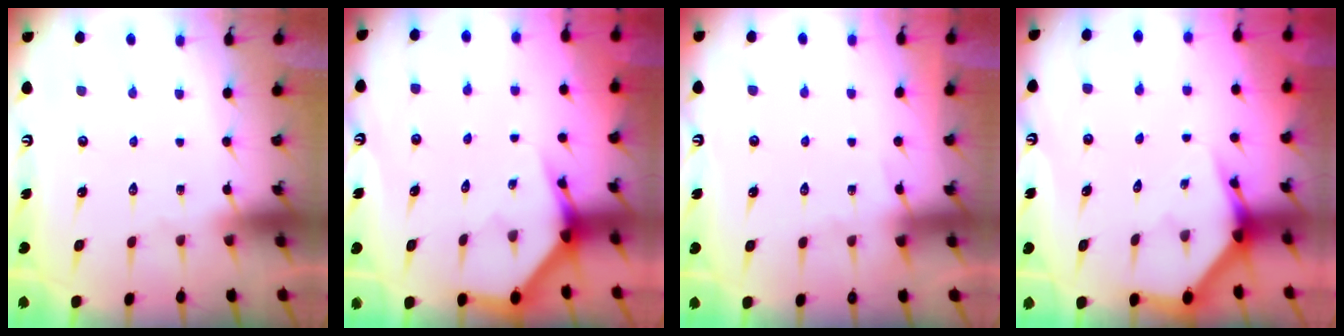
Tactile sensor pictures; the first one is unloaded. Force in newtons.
{"total": 4.0, "press": 4.0, "slide": 0.2}
{"total": 2.5, "press": 2.4, "slide": 0.4}
{"total": 3.9, "press": 3.9, "slide": 0.2}